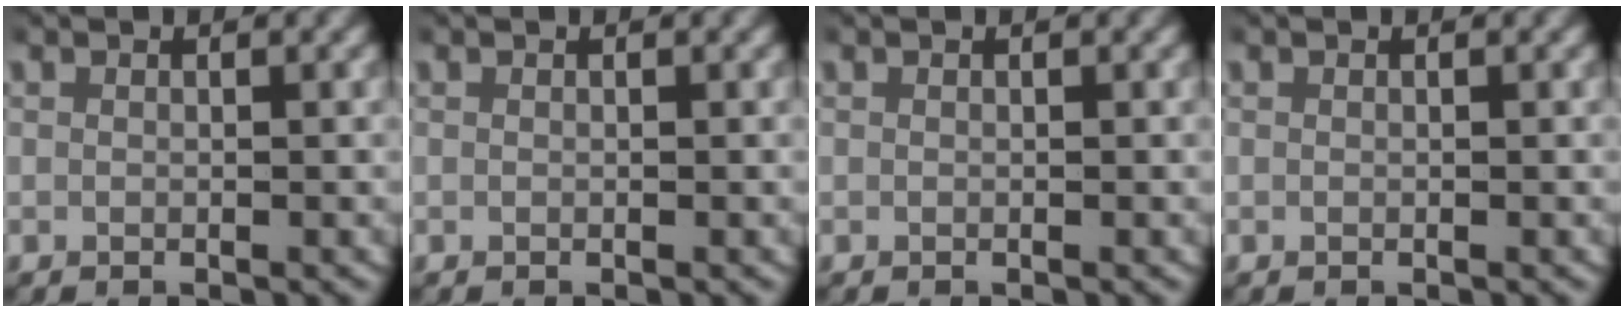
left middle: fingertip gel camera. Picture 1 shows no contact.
{"total": 0.0}
{"total": 0.0}
{"total": 0.0}